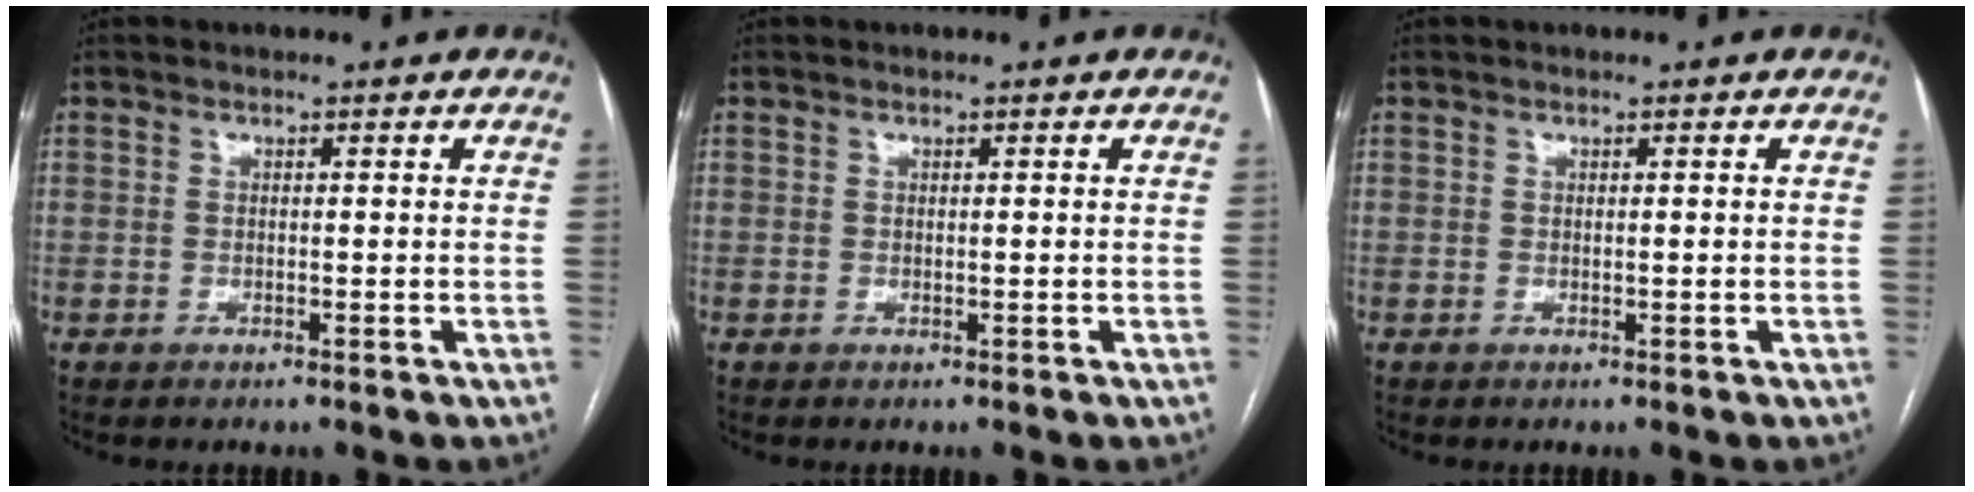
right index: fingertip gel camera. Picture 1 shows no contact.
{"total": 0.0}
{"total": 0.0}